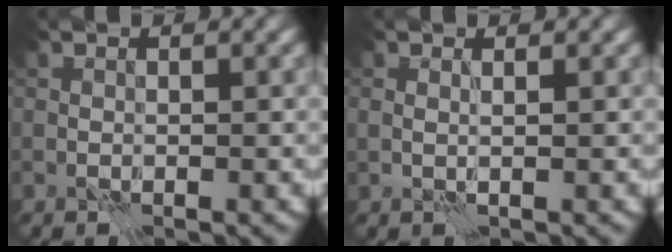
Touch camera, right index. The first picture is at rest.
{"total": 1.2, "force": [1.0, -0.7, 0.1], "torque": [0.002, -0.001, 0.019]}